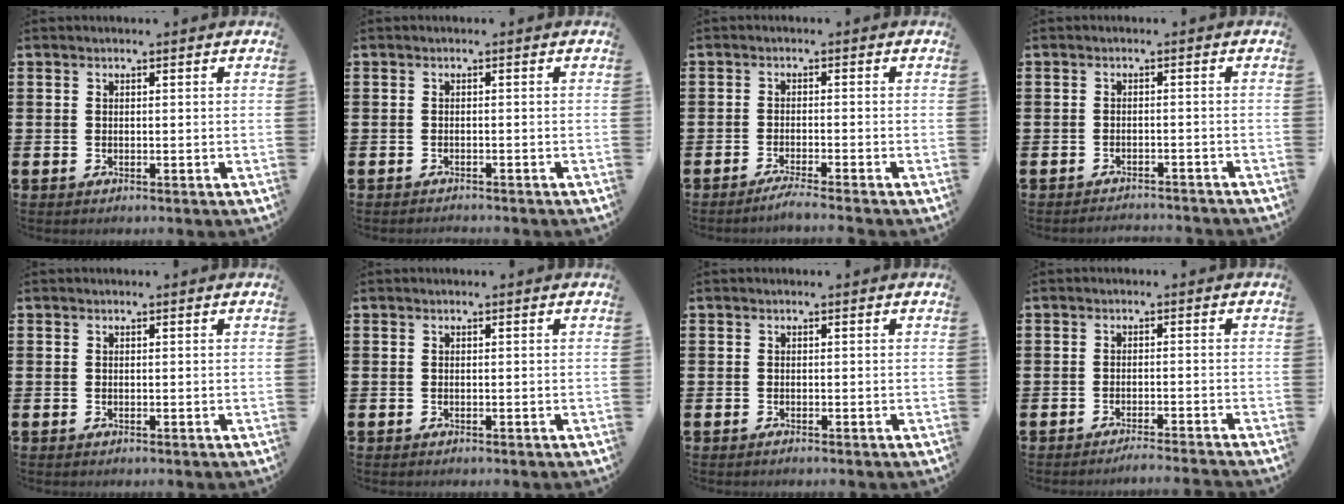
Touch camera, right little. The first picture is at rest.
{"total": 0.6, "force": [-0.6, 0.0, 0.0], "torque": [0.000, -0.003, -0.012]}
{"total": 2.0, "force": [-1.6, -0.1, 1.2], "torque": [-0.019, 0.001, -0.029]}
{"total": 1.4, "force": [-1.4, -0.1, 0.0], "torque": [-0.002, 0.004, -0.030]}
{"total": 0.0}
{"total": 0.0}
{"total": 0.0}
{"total": 1.5, "force": [-1.4, -0.3, 0.4], "torque": [-0.005, 0.001, -0.028]}